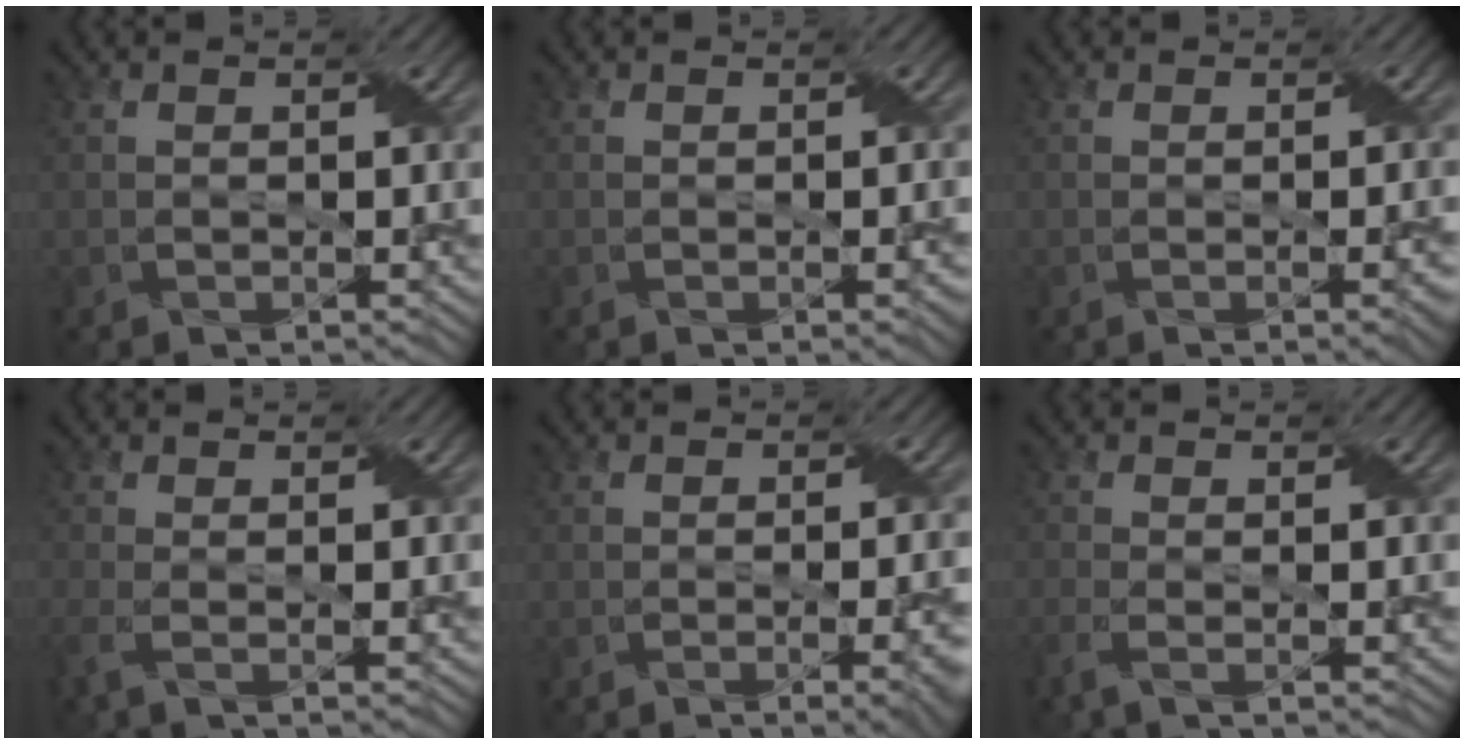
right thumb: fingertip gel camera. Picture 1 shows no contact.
{"total": 1.5, "force": [-0.2, 0.5, 1.4], "torque": [-0.014, 0.002, -0.006]}
{"total": 2.6, "force": [-0.4, 0.8, 2.5], "torque": [-0.025, 0.002, -0.007]}
{"total": 2.2, "force": [-0.7, 0.5, 2.0], "torque": [-0.045, -0.006, -0.024]}
{"total": 5.0, "force": [-2.0, 1.4, 4.4], "torque": [-0.048, -0.004, -0.023]}
{"total": 2.4, "force": [-1.1, 0.6, 2.1], "torque": [-0.040, -0.003, -0.035]}